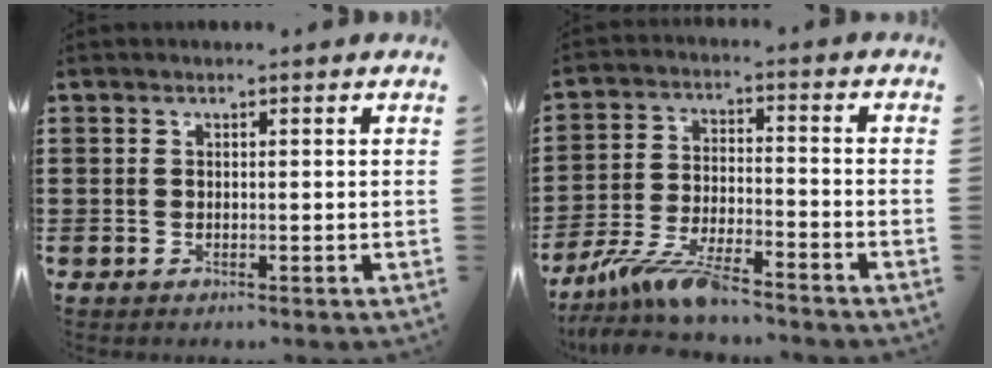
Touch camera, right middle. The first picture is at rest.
{"total": 8.6, "force": [-7.5, 0.8, 4.3], "torque": [-0.096, -0.002, -0.147]}